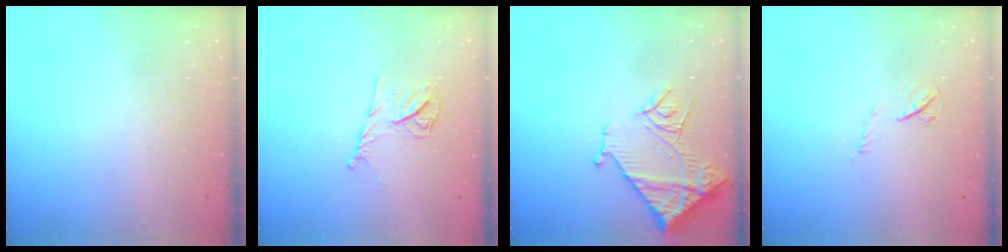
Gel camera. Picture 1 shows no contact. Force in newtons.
{"total": 9.8, "press": 9.8, "slide": 0.6}
{"total": 13.0, "press": 13.0, "slide": 1.1}
{"total": 4.8, "press": 4.8, "slide": 0.6}